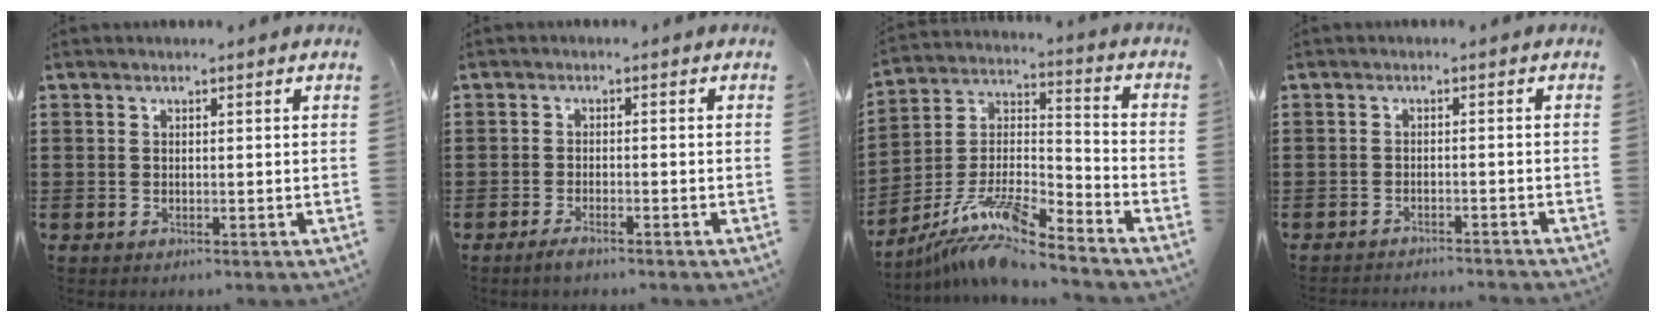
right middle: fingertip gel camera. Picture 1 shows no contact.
{"total": 1.7, "force": [-1.3, 0.1, 1.1], "torque": [-0.020, -0.002, -0.024]}
{"total": 11.8, "force": [-9.9, 1.3, 6.3], "torque": [-0.132, 0.007, -0.196]}
{"total": 1.7, "force": [-1.6, -0.2, 0.0], "torque": [-0.005, 0.001, -0.034]}